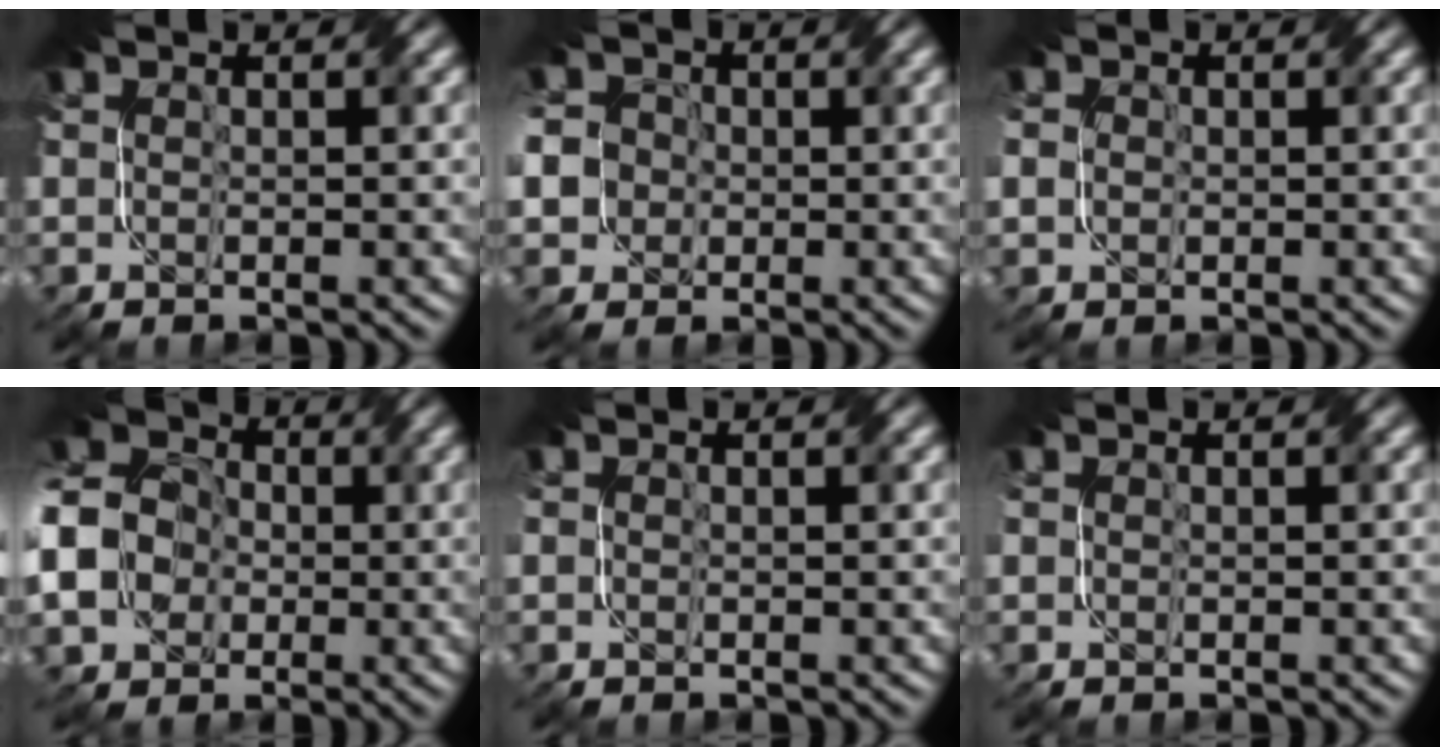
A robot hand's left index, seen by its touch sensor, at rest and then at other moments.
{"total": 8.3, "force": [-0.7, 7.5, 3.7], "torque": [-0.088, 0.022, -0.052]}
{"total": 2.7, "force": [0.4, 2.3, 1.2], "torque": [-0.030, 0.016, 0.004]}
{"total": 11.8, "force": [-2.0, 9.8, 6.2], "torque": [-0.154, -0.007, -0.061]}
{"total": 0.0}
{"total": 0.0}